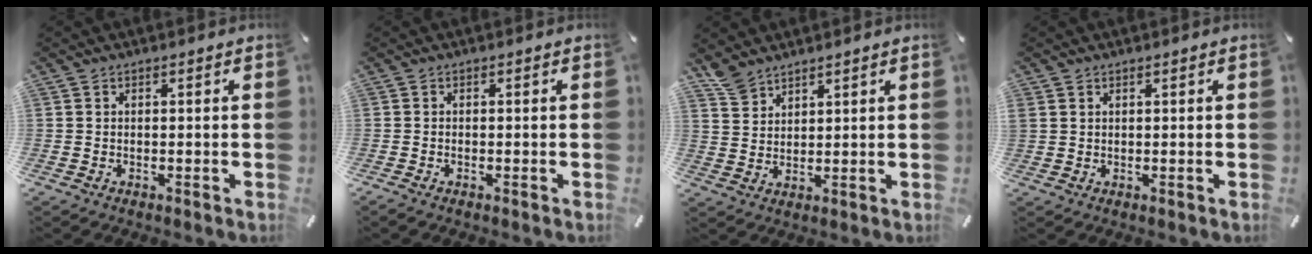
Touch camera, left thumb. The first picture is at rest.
{"total": 0.7, "force": [-0.4, 0.2, 0.5], "torque": [-0.011, -0.002, -0.007]}
{"total": 5.0, "force": [4.2, 2.5, 1.0], "torque": [-0.032, -0.016, 0.084]}
{"total": 0.8, "force": [0.6, 0.6, 0.1], "torque": [-0.002, 0.002, 0.011]}